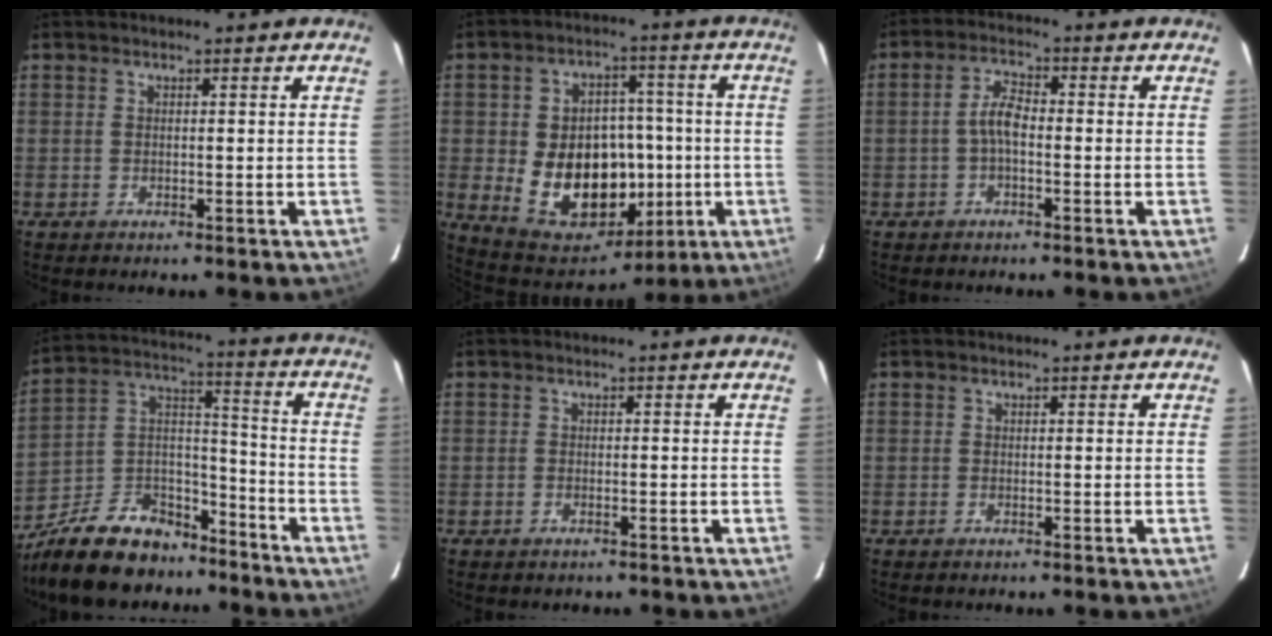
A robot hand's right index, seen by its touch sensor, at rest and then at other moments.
{"total": 18.3, "force": [-2.8, 13.9, 11.5], "torque": [-0.240, 0.017, -0.014]}
{"total": 3.8, "force": [-1.0, 1.5, 3.3], "torque": [-0.071, 0.014, -0.022]}
{"total": 19.0, "force": [-14.0, 9.7, 8.3], "torque": [-0.188, 0.044, -0.221]}
{"total": 1.0, "force": [-0.8, 0.5, 0.3], "torque": [-0.009, 0.002, -0.013]}
{"total": 0.0}